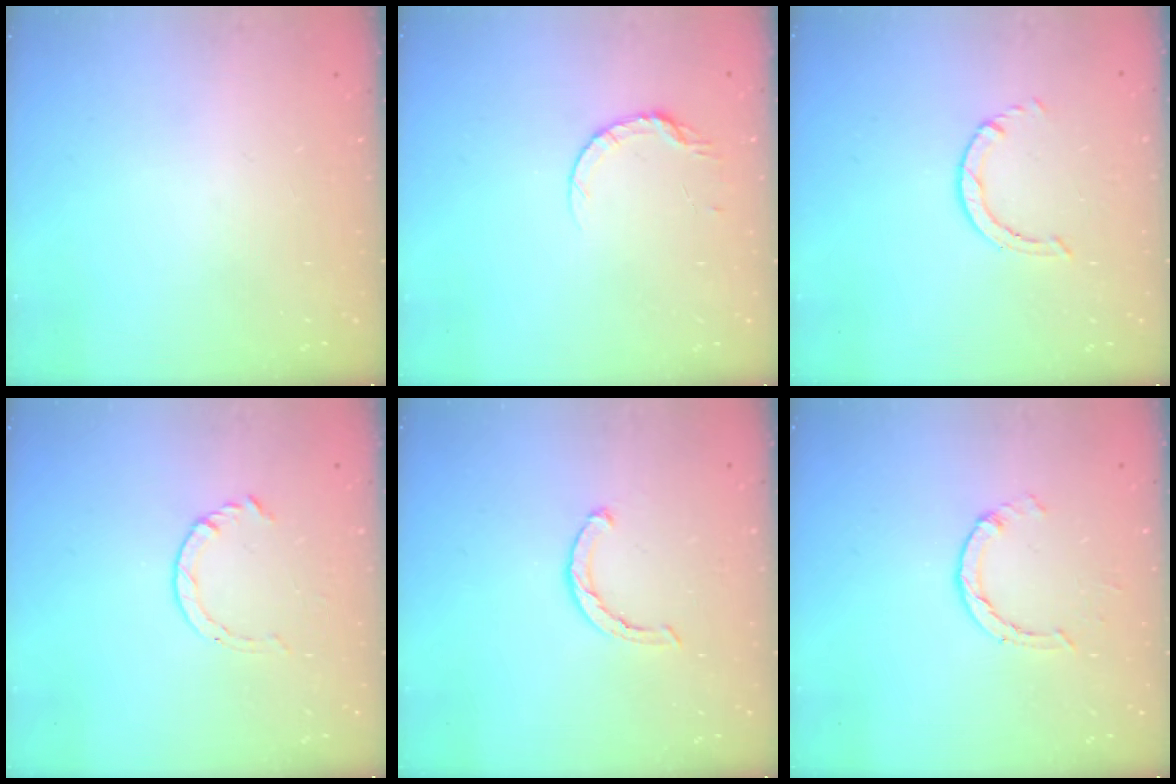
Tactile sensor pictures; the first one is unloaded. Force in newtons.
{"total": 5.3, "press": 5.2, "slide": 0.6}
{"total": 0.6, "press": 0.6, "slide": 0.1}
{"total": 3.4, "press": 3.4, "slide": 0.5}
{"total": 2.1, "press": 2.1, "slide": 0.3}
{"total": 1.4, "press": 1.4, "slide": 0.2}